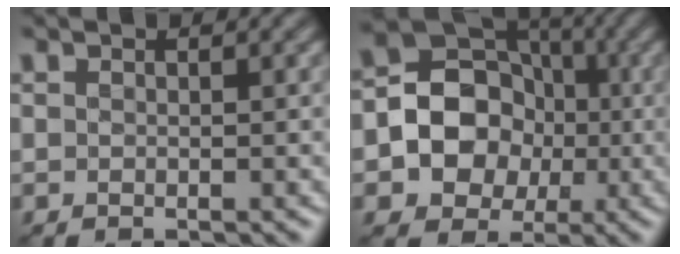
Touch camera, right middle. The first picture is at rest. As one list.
[{"total": 9.0, "force": [-1.3, 7.6, 4.6], "torque": [-0.060, 0.008, -0.040]}]